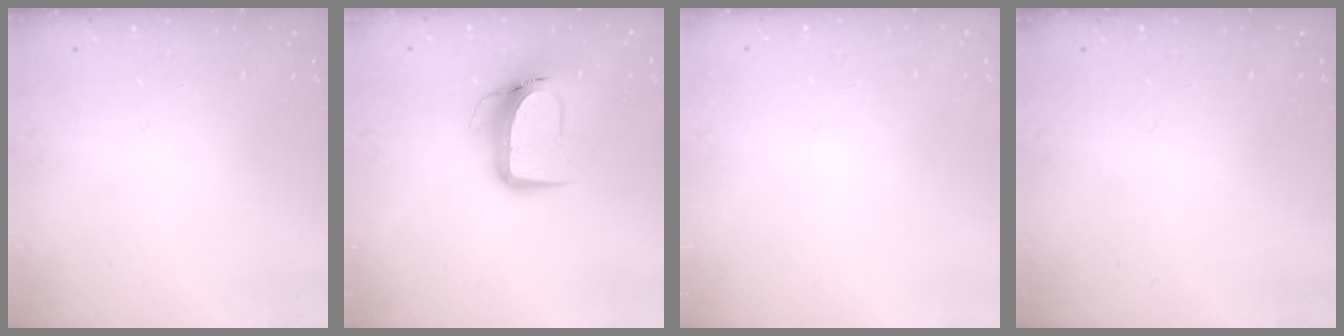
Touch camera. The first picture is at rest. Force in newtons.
{"total": 11.3, "press": 11.2, "slide": 1.3}
{"total": 0.7, "press": 0.6, "slide": 0.3}
{"total": 0.0}